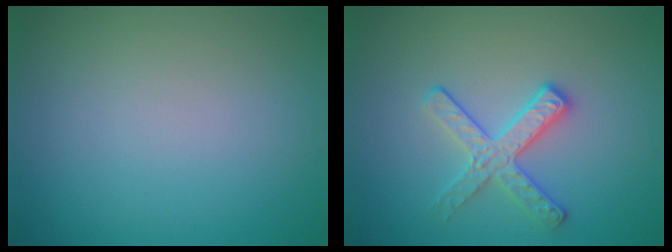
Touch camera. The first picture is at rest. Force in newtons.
{"total": 2.8, "press": 2.7, "slide": 0.7}